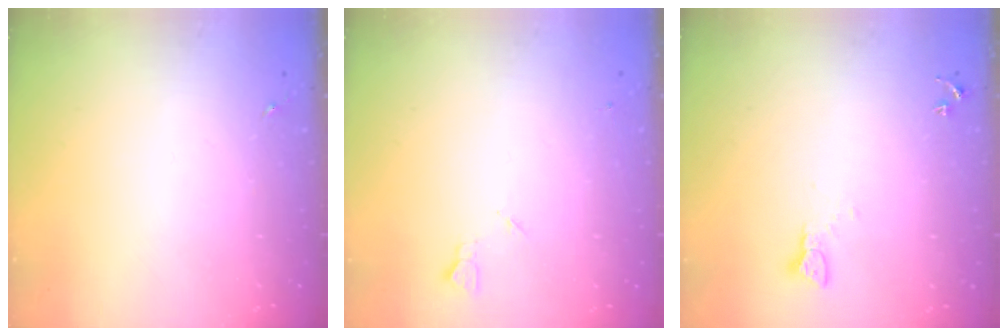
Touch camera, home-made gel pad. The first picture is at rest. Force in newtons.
{"total": 2.7, "press": 2.6, "slide": 0.3}
{"total": 2.1, "press": 2.1, "slide": 0.2}